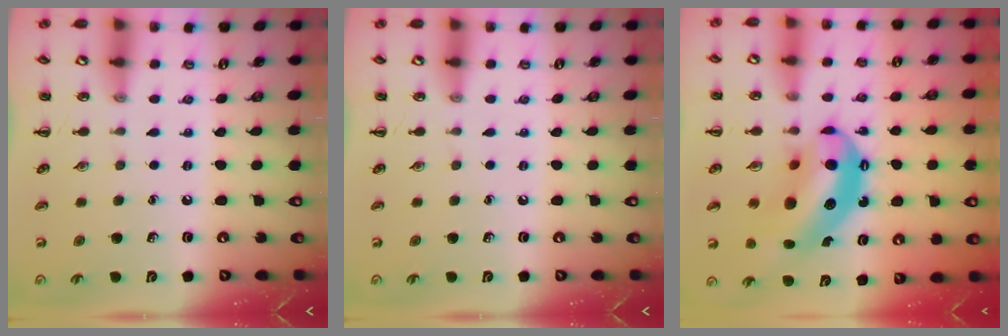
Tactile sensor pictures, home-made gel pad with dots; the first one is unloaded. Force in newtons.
{"total": 0.0}
{"total": 15.0, "press": 14.4, "slide": 4.2}